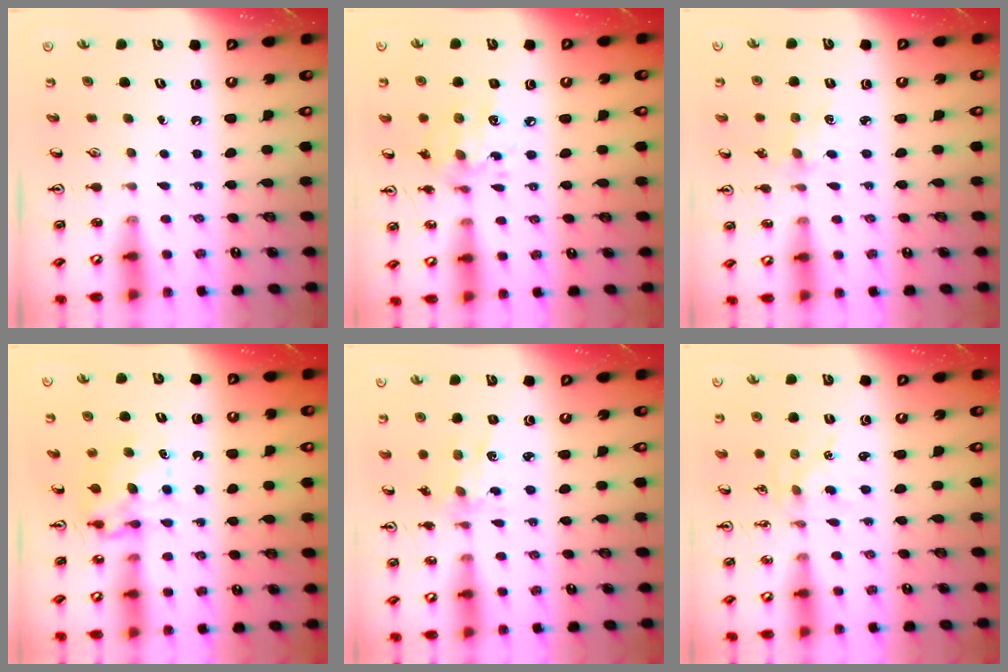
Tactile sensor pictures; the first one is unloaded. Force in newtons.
{"total": 9.8, "press": 9.8, "slide": 0.6}
{"total": 1.9, "press": 1.9, "slide": 0.2}
{"total": 7.1, "press": 7.1, "slide": 0.6}
{"total": 2.3, "press": 2.3, "slide": 0.6}
{"total": 1.0, "press": 1.0, "slide": 0.2}